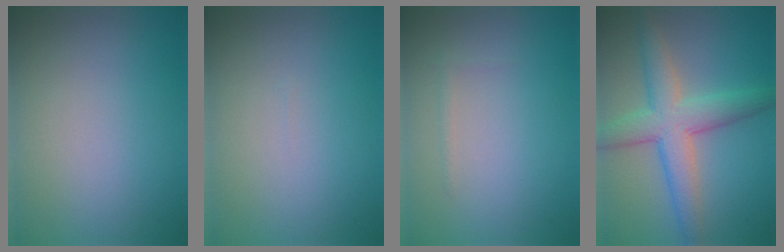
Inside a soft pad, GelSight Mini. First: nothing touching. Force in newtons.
{"total": 0.0}
{"total": 0.5, "press": 0.5, "slide": 0.0}
{"total": 5.9, "press": 5.9, "slide": 0.2}